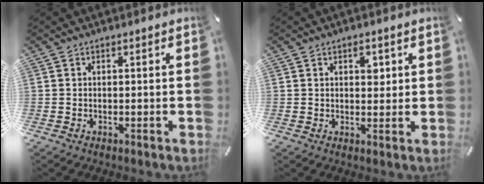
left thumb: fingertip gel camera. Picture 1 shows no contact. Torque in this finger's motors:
{"motor_torque": [0.39, 0.52, 0.28, -0.39, 0.12]}